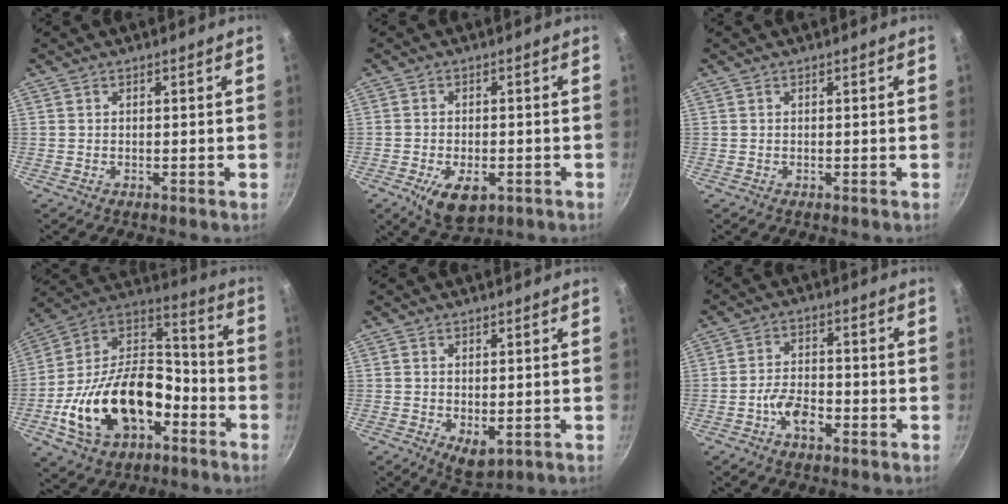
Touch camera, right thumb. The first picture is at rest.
{"total": 8.2, "force": [-3.2, 4.5, 6.1], "torque": [-0.092, 0.004, -0.042]}
{"total": 0.0}
{"total": 24.8, "force": [-8.9, 15.3, 17.4], "torque": [-0.291, 0.076, -0.154]}
{"total": 4.4, "force": [-0.4, 2.5, 3.6], "torque": [-0.050, -0.014, 0.000]}
{"total": 6.3, "force": [-2.9, 3.4, 4.5], "torque": [-0.072, 0.028, -0.055]}